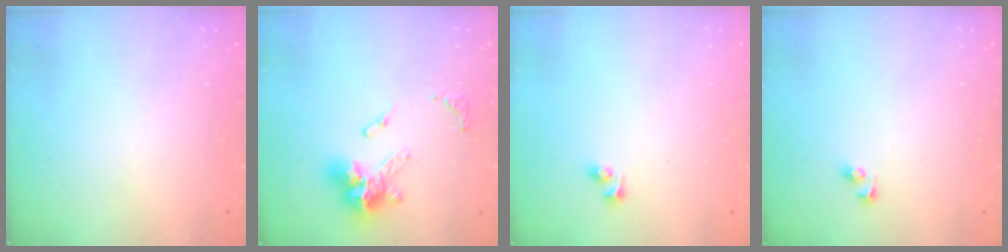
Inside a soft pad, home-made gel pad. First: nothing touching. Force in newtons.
{"total": 13.5, "press": 13.4, "slide": 1.3}
{"total": 2.7, "press": 2.5, "slide": 1.2}
{"total": 2.3, "press": 2.3, "slide": 0.2}